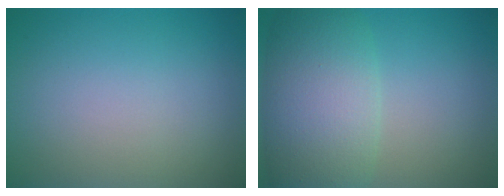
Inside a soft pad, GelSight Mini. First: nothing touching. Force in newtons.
{"total": 8.4, "press": 8.4, "slide": 0.4}